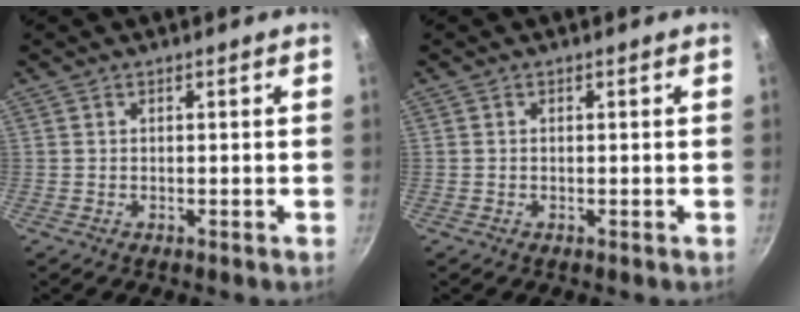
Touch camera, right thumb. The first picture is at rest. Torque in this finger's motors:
{"motor_torque": [-0.06, -0.06, -0.22, 0.11, -0.06]}